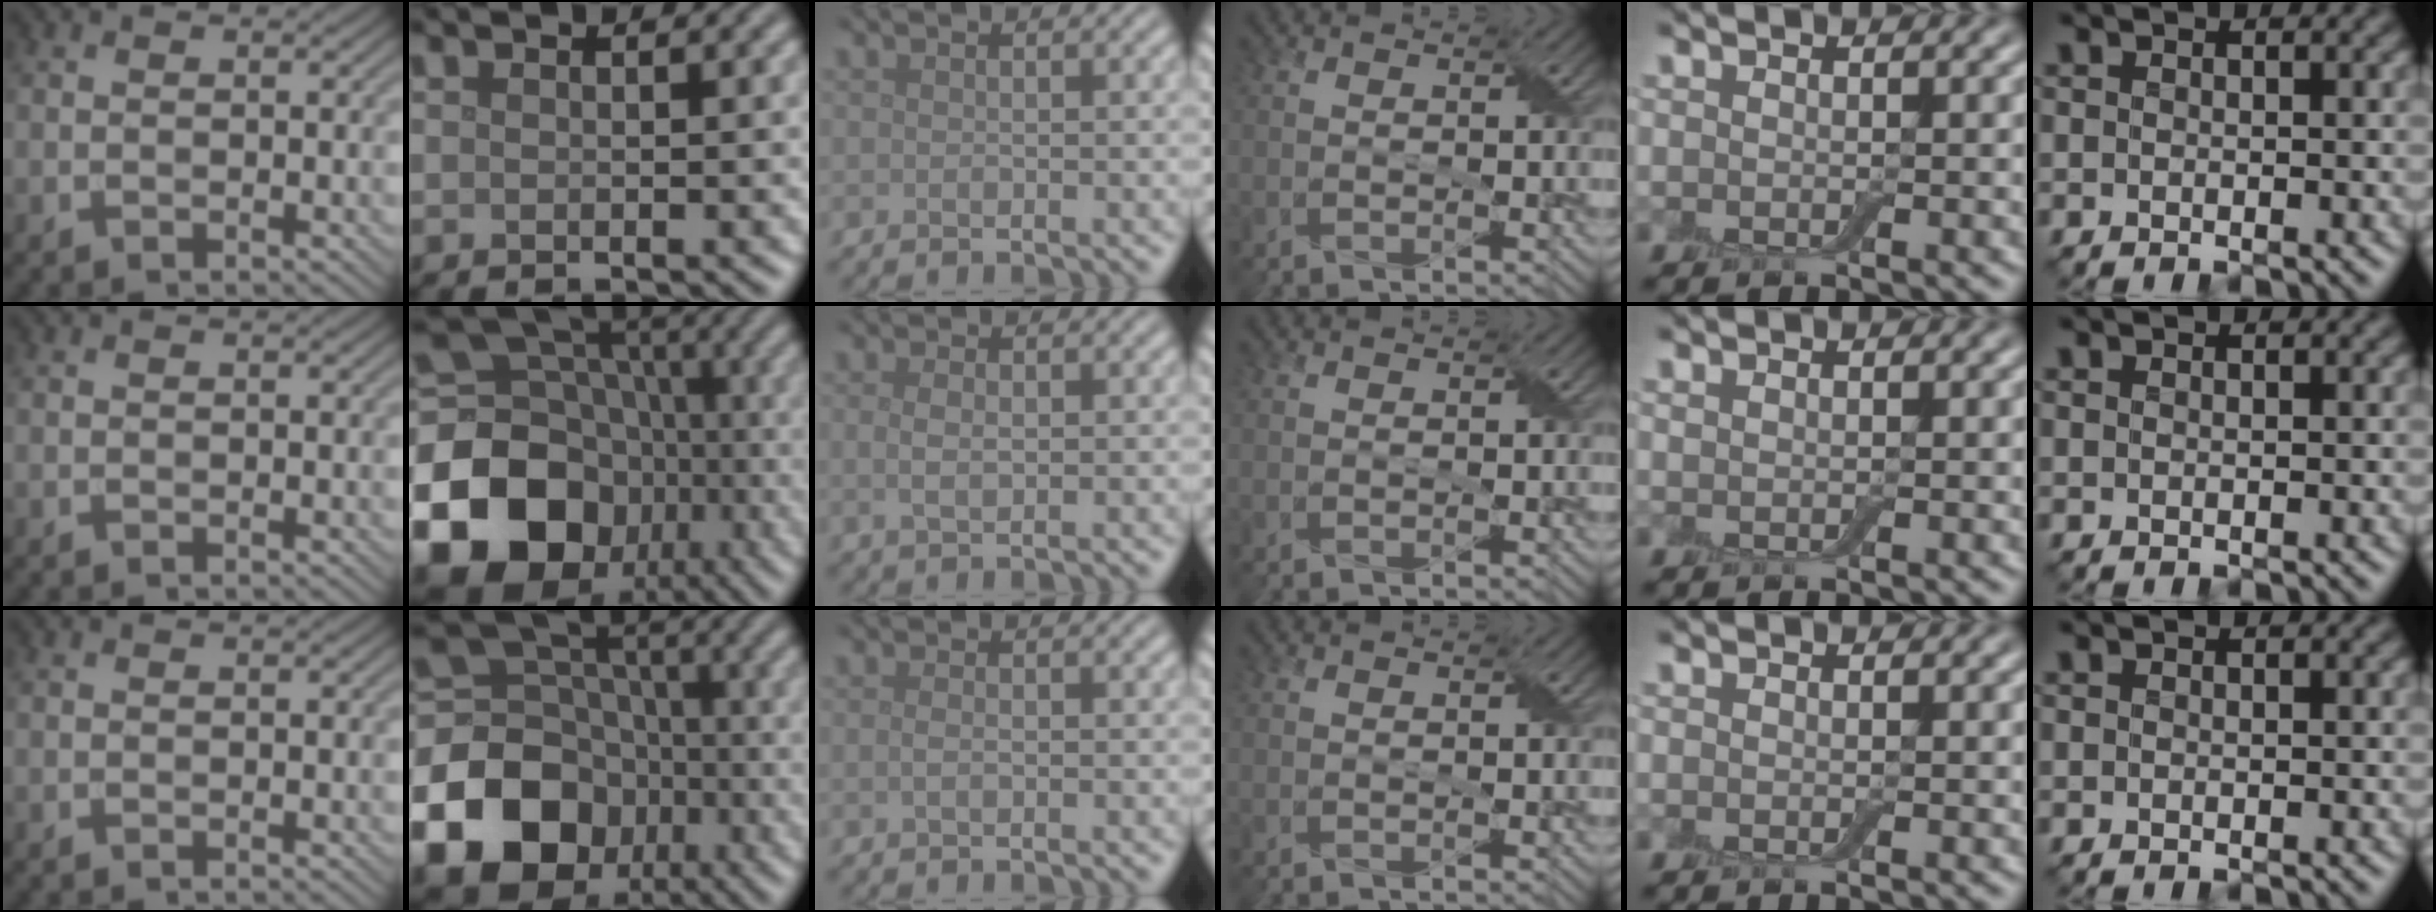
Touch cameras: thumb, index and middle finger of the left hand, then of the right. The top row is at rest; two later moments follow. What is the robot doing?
{"motion": "fold", "object": "aluminum foil"}